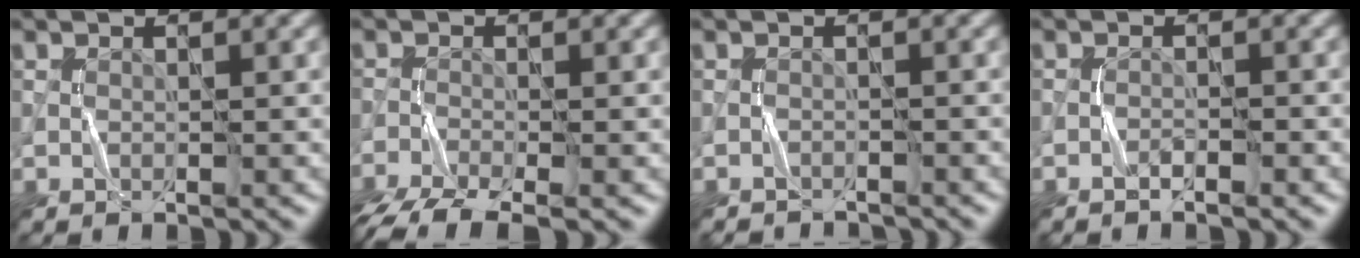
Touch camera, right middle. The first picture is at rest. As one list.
[{"total": 4.8, "force": [-3.8, 1.3, 2.8], "torque": [-0.059, -0.017, -0.081]}, {"total": 2.4, "force": [-2.3, 0.3, -0.1], "torque": [0.000, -0.004, -0.037]}, {"total": 1.3, "force": [-1.0, 0.1, 0.8], "torque": [-0.019, 0.005, -0.021]}]